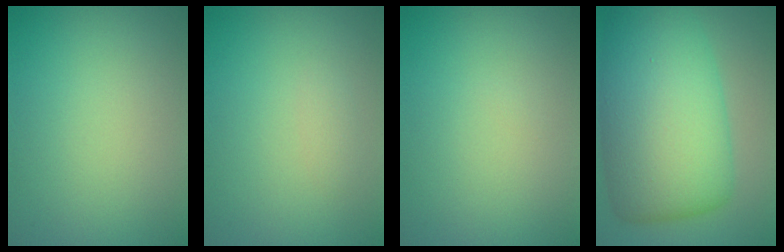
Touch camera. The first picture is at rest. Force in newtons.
{"total": 0.7, "press": 0.7, "slide": 0.1}
{"total": 0.0}
{"total": 12.0, "press": 12.0, "slide": 0.1}